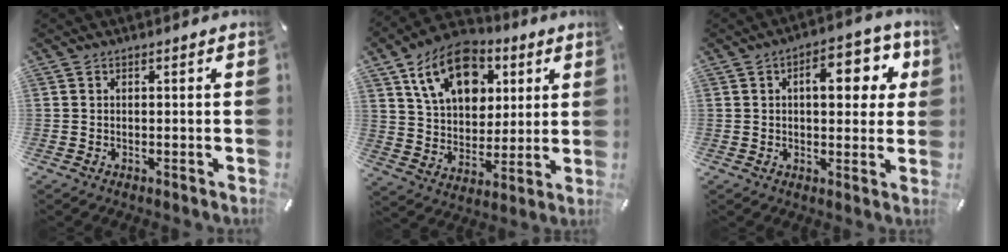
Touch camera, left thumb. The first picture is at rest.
{"total": 16.7, "force": [7.8, 11.9, 8.7], "torque": [-0.144, -0.021, 0.146]}
{"total": 11.8, "force": [3.2, 6.5, 9.3], "torque": [-0.111, -0.006, 0.046]}